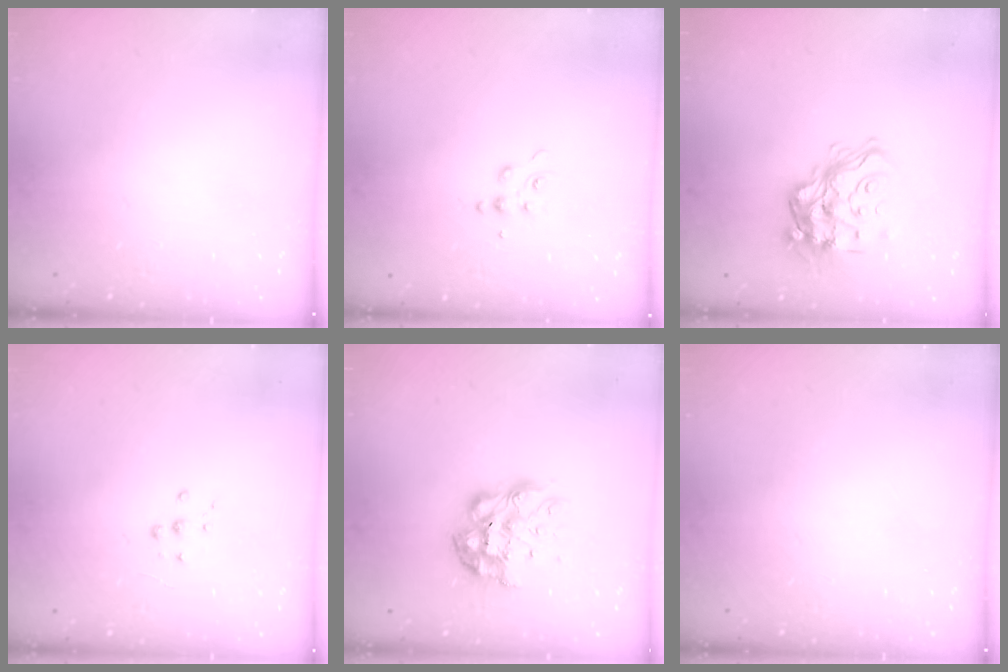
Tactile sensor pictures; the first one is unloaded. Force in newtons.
{"total": 5.6, "press": 5.5, "slide": 0.8}
{"total": 17.0, "press": 17.0, "slide": 0.9}
{"total": 6.3, "press": 6.3, "slide": 0.7}
{"total": 12.2, "press": 12.2, "slide": 1.1}
{"total": 0.0}